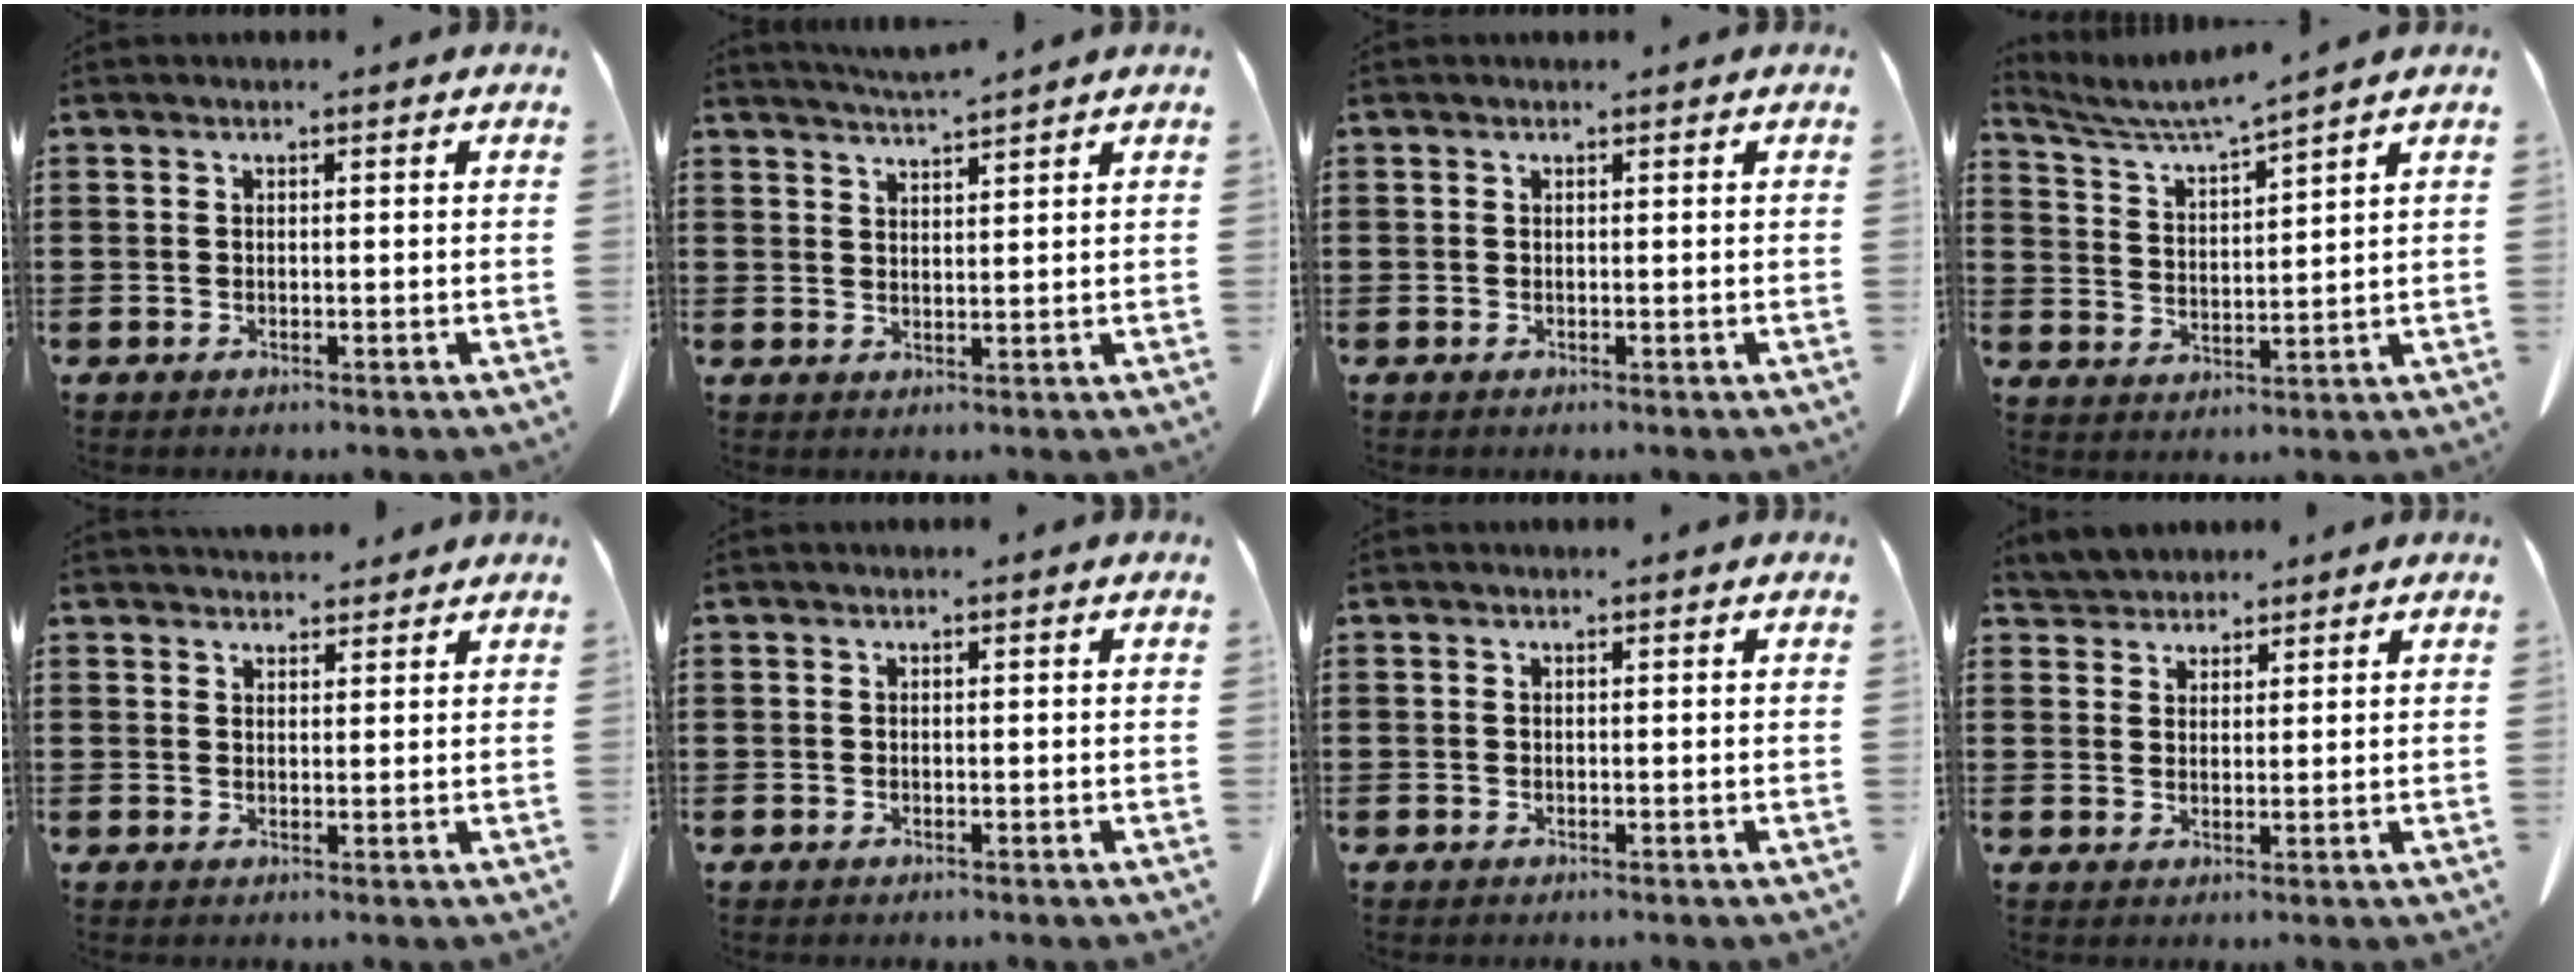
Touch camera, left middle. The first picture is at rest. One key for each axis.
{"total": 3.1, "fx": 2.9, "fy": -0.4, "fz": 0.8, "tx": -0.023, "ty": -0.008, "tz": 0.052}
{"total": 0.0}
{"total": 4.0, "fx": 3.6, "fy": -0.7, "fz": 1.6, "tx": -0.046, "ty": -0.028, "tz": 0.056}
{"total": 2.6, "fx": 2.5, "fy": 0.7, "fz": 0.1, "tx": -0.001, "ty": -0.009, "tz": 0.046}
{"total": 0.0}
{"total": 0.0}
{"total": 3.1, "fx": 3.0, "fy": 0.8, "fz": -0.3, "tx": -0.005, "ty": -0.003, "tz": 0.058}